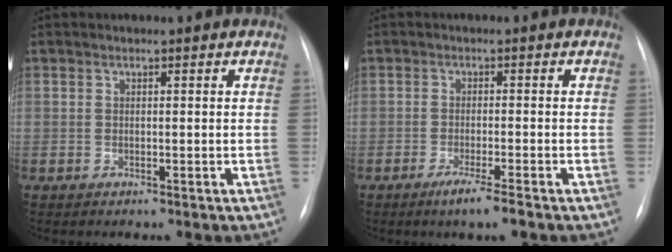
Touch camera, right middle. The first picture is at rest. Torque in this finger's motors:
{"motor_torque": [0.75, -0.71, 0.36, 0.10]}